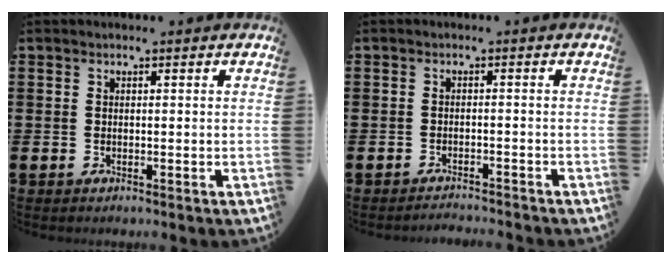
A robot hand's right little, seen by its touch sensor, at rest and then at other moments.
{"total": 1.3, "force": [-1.3, -0.1, -0.1], "torque": [-0.002, 0.004, -0.028]}